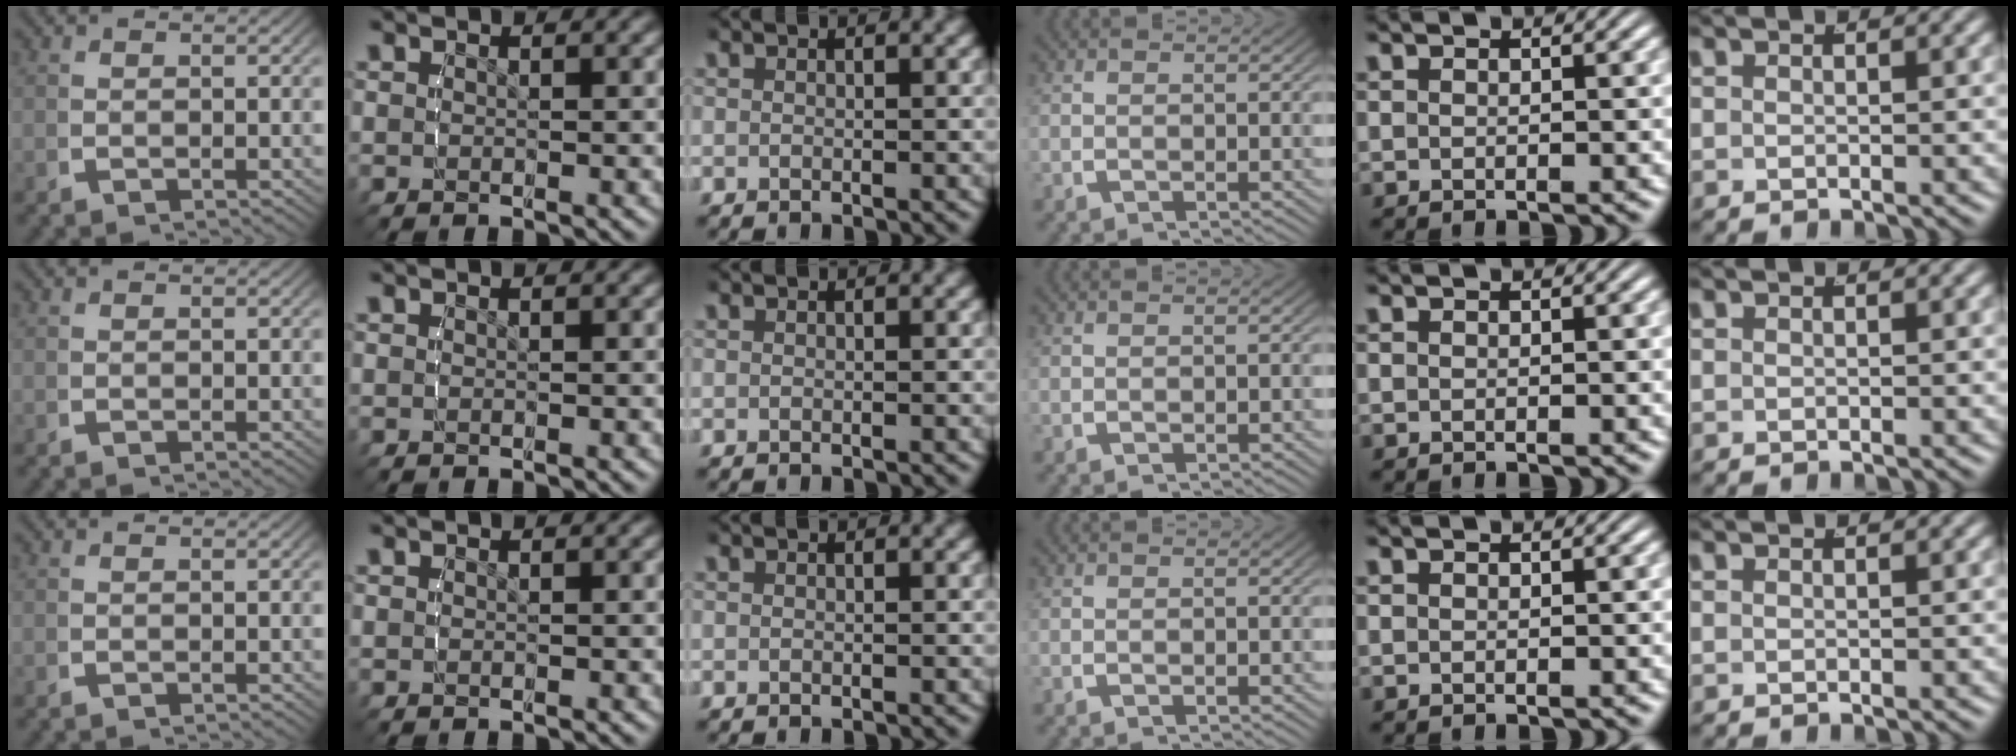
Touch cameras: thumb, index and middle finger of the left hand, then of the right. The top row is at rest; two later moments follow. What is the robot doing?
{"motion": "lift_and_place", "object": "cubes"}